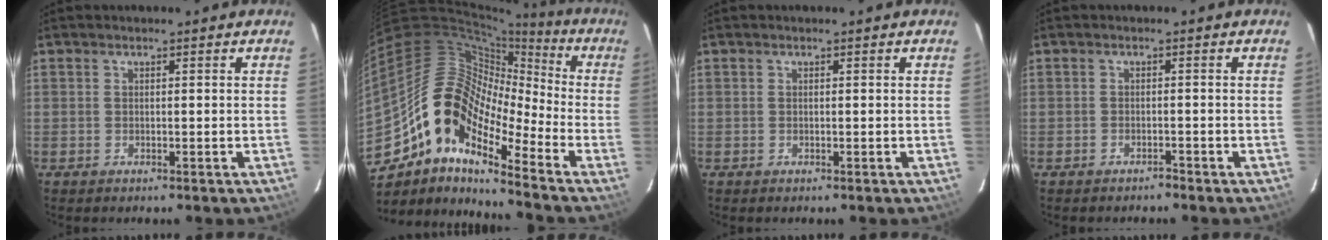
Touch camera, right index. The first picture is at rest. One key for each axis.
{"total": 16.3, "fx": -9.4, "fy": 6.6, "fz": 11.6, "tx": -0.190, "ty": 0.003, "tz": -0.195}
{"total": 0.0}
{"total": 1.2, "fx": -1.2, "fy": 0.2, "fz": 0.1, "tx": -0.007, "ty": 0.004, "tz": -0.018}